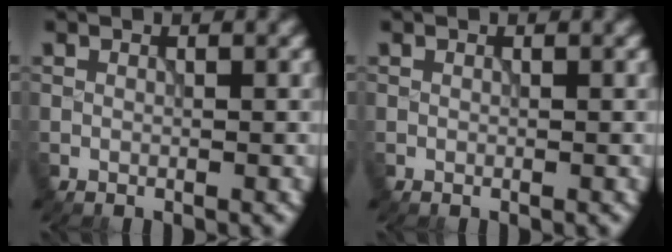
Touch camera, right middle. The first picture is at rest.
{"total": 0.0}